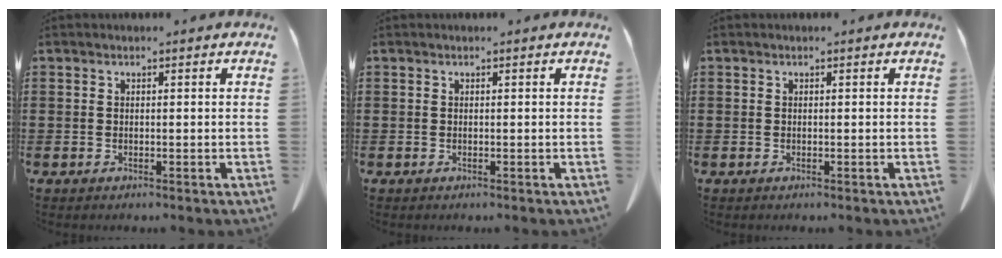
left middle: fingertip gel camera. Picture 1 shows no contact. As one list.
[{"total": 0.0}, {"total": 0.0}]